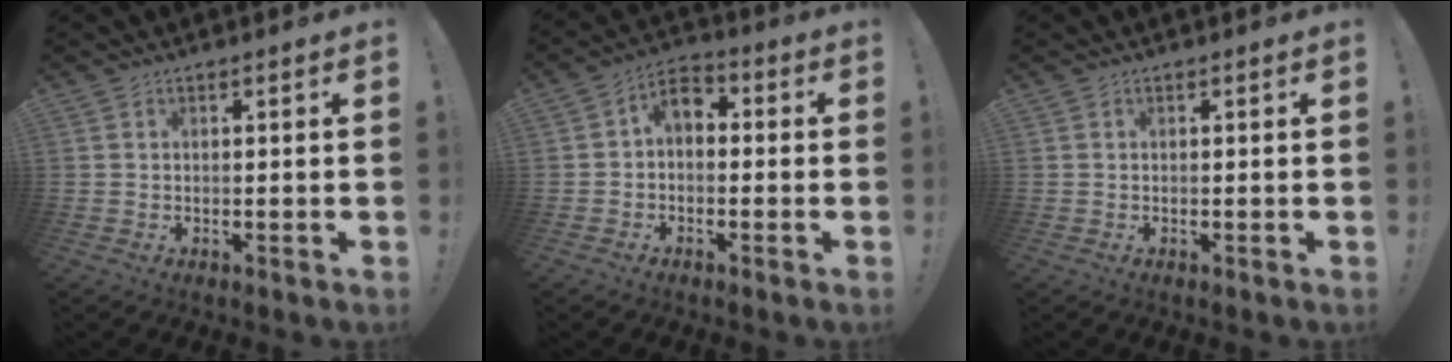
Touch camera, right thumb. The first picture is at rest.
{"total": 5.7, "force": [-0.5, 4.1, 4.0], "torque": [-0.072, 0.011, -0.006]}
{"total": 0.0}